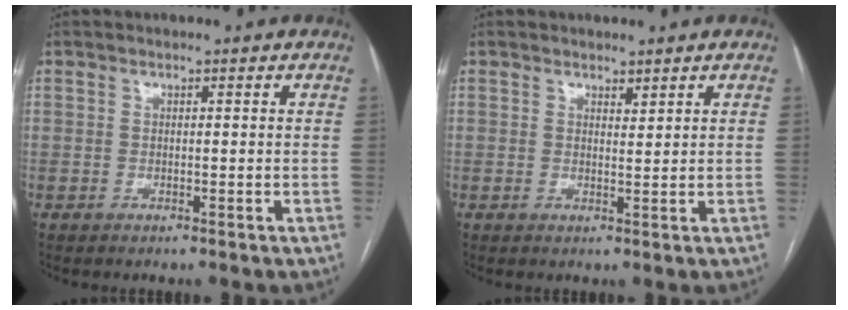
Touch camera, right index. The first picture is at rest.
{"total": 1.2, "force": [1.1, 0.3, 0.5], "torque": [-0.007, -0.004, 0.017]}